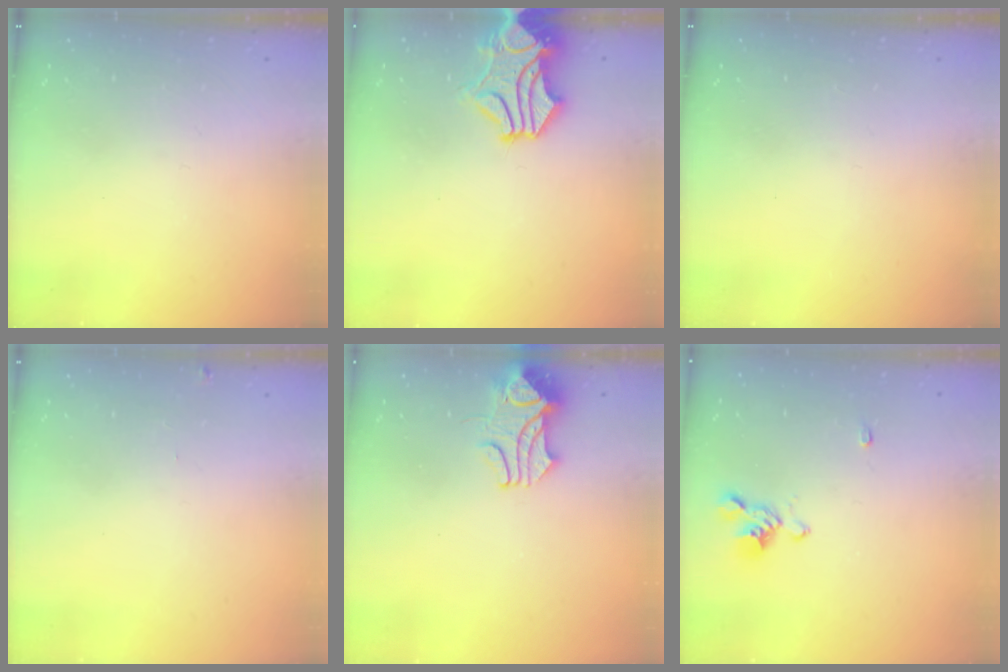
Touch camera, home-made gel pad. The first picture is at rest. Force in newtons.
{"total": 2.4, "press": 2.1, "slide": 1.2}
{"total": 0.0}
{"total": 0.0}
{"total": 2.0, "press": 1.8, "slide": 0.8}
{"total": 1.7, "press": 1.5, "slide": 0.9}